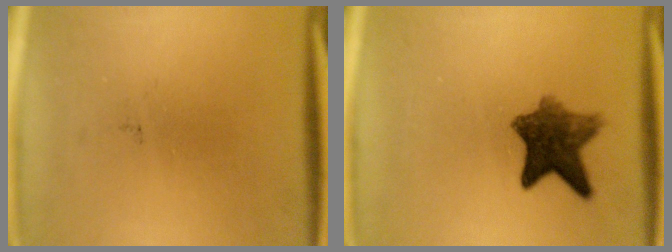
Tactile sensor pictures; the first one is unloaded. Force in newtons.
{"total": 7.7}